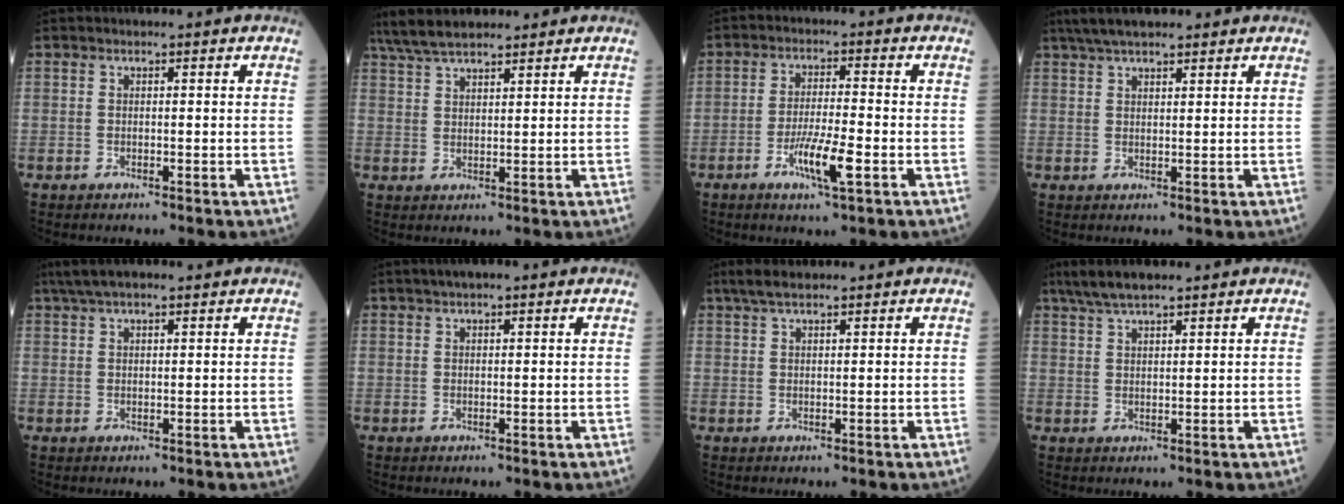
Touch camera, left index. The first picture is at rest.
{"total": 8.9, "force": [7.6, 1.9, 4.2], "torque": [-0.081, 0.032, 0.139]}
{"total": 6.6, "force": [-2.8, 0.4, 5.9], "torque": [-0.116, -0.008, -0.050]}
{"total": 7.2, "force": [5.9, 1.6, 3.9], "torque": [-0.062, 0.034, 0.101]}
{"total": 5.8, "force": [4.5, 1.1, 3.4], "torque": [-0.061, 0.035, 0.080]}
{"total": 3.0, "force": [2.1, 0.7, 2.0], "torque": [-0.033, 0.019, 0.034]}
{"total": 3.5, "force": [2.8, 0.8, 2.0], "torque": [-0.044, 0.016, 0.055]}
{"total": 6.1, "force": [4.9, 0.9, 3.4], "torque": [-0.070, 0.025, 0.091]}